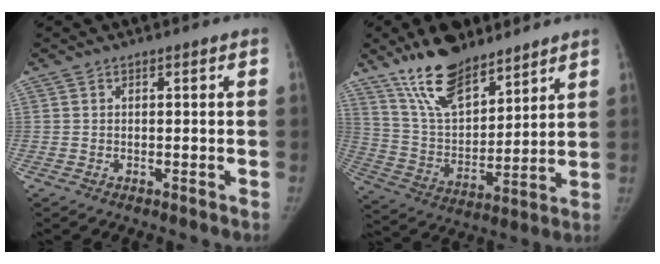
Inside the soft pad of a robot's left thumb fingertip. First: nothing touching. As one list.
[{"total": 17.2, "force": [12.8, 7.0, 9.1], "torque": [-0.125, -0.068, 0.241]}]